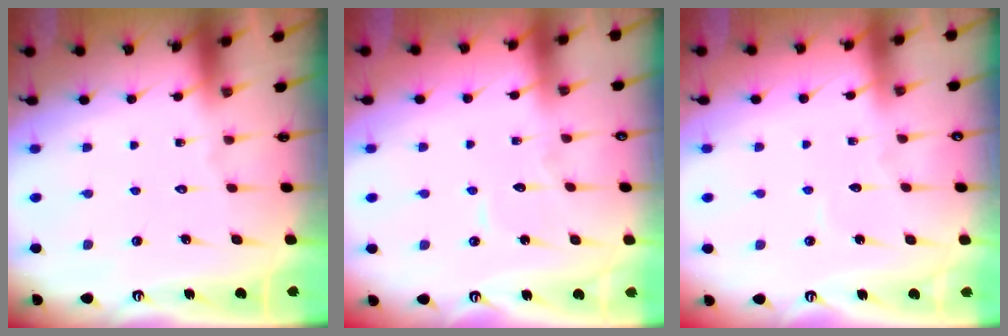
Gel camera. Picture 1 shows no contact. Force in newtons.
{"total": 4.1, "press": 4.0, "slide": 0.6}
{"total": 2.4, "press": 2.4, "slide": 0.3}